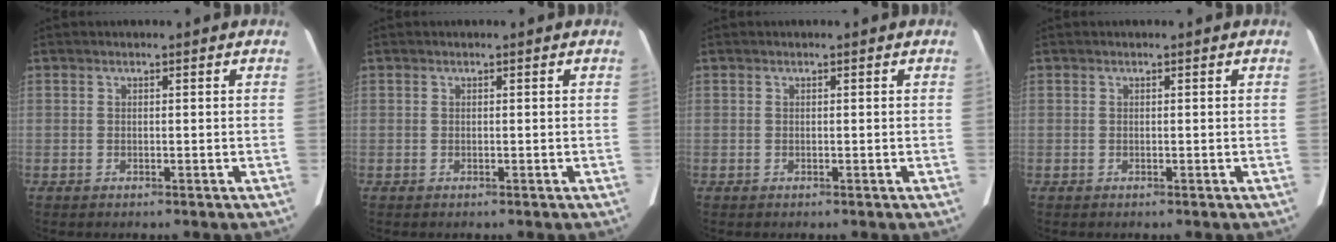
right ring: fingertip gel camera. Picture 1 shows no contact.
{"total": 0.0}
{"total": 0.0}
{"total": 0.0}